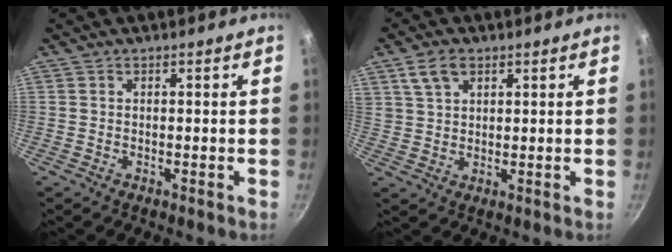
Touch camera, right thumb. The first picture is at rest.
{"total": 5.6, "force": [3.0, 3.4, 3.3], "torque": [-0.051, -0.001, 0.058]}